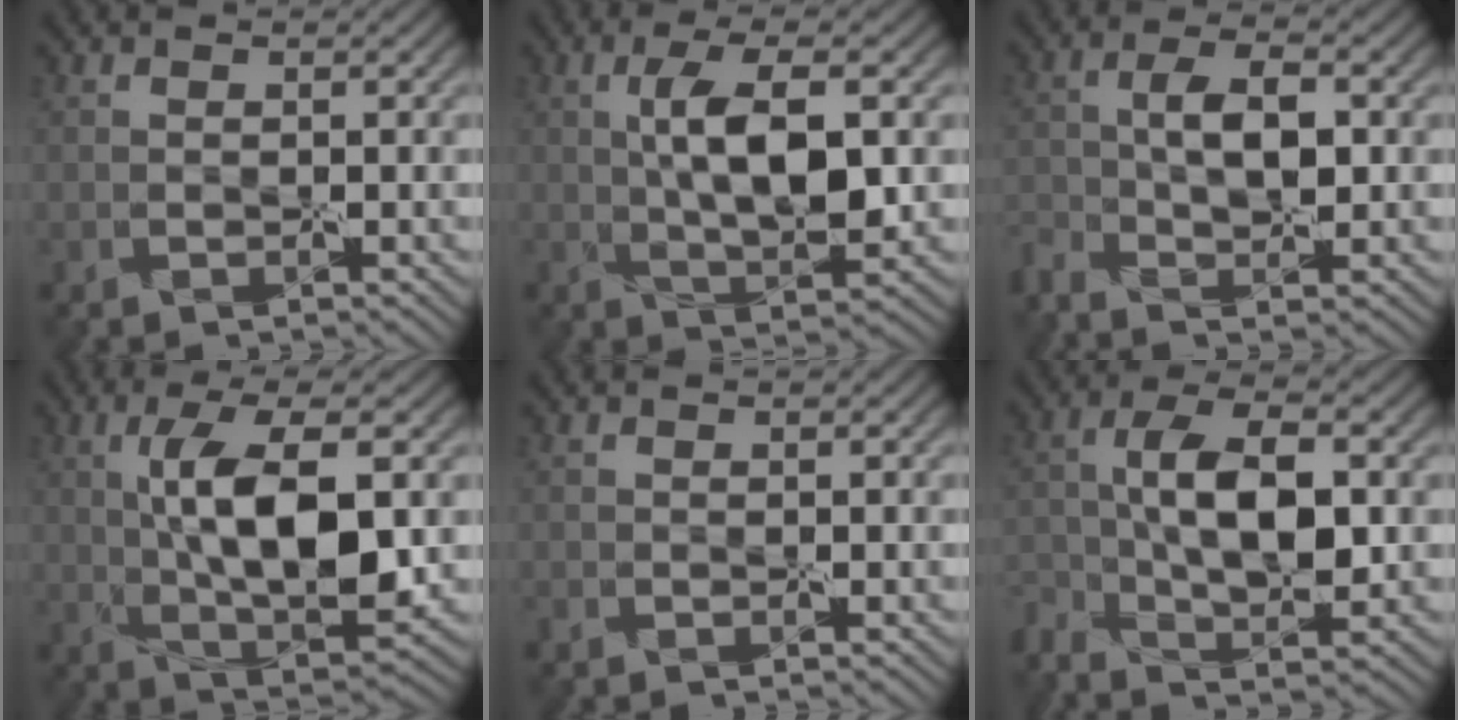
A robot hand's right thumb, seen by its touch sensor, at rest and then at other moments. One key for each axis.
{"total": 6.4, "fx": 1.4, "fy": 2.0, "fz": 5.9, "tx": -0.099, "ty": 0.006, "tz": 0.024}
{"total": 5.6, "fx": -2.0, "fy": 2.3, "fz": 4.7, "tx": -0.093, "ty": -0.003, "tz": -0.044}
{"total": 8.9, "fx": 1.6, "fy": 3.0, "fz": 8.2, "tx": -0.137, "ty": 0.007, "tz": 0.031}
{"total": 0.9, "fx": -0.7, "fy": 0.4, "fz": 0.3, "tx": -0.008, "ty": -0.005, "tz": -0.013}
{"total": 7.8, "fx": -1.5, "fy": 3.5, "fz": 6.8, "tx": -0.135, "ty": -0.003, "tz": -0.031}